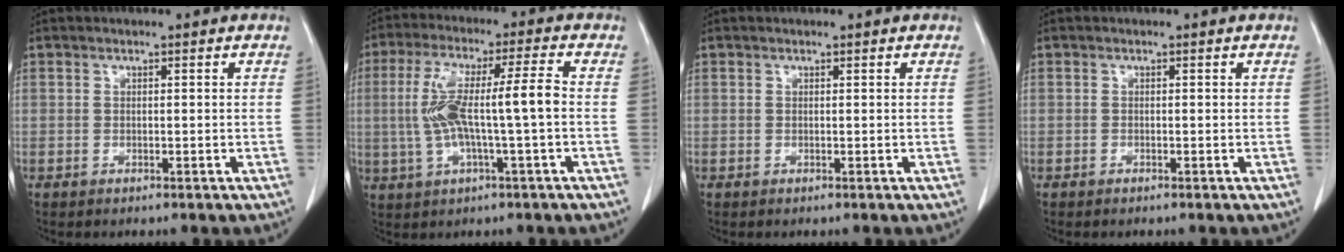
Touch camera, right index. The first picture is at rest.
{"total": 10.6, "force": [-0.4, 0.8, 10.5], "torque": [-0.208, 0.024, -0.005]}
{"total": 0.0}
{"total": 0.0}